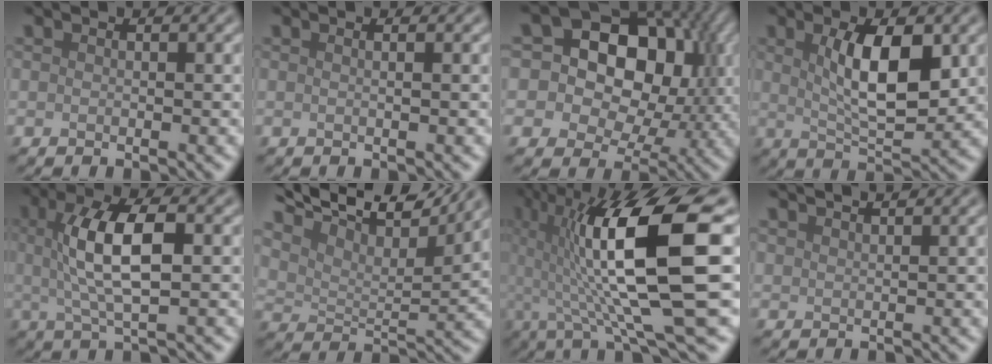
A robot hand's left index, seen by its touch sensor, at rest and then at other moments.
{"total": 1.1, "force": [0.2, 0.4, 1.0], "torque": [-0.008, 0.002, -0.007]}
{"total": 14.3, "force": [3.0, 10.8, 8.9], "torque": [-0.127, 0.038, 0.028]}
{"total": 6.2, "force": [1.5, 2.1, 5.7], "torque": [-0.097, -0.002, 0.027]}
{"total": 6.4, "force": [0.8, 2.1, 6.0], "torque": [-0.116, 0.007, 0.012]}
{"total": 10.1, "force": [8.7, 2.6, 4.5], "torque": [-0.097, 0.013, 0.130]}
{"total": 13.5, "force": [1.0, 2.7, 13.2], "torque": [-0.215, 0.010, 0.019]}
{"total": 2.1, "force": [2.0, 0.3, 0.3], "torque": [-0.002, 0.004, 0.029]}